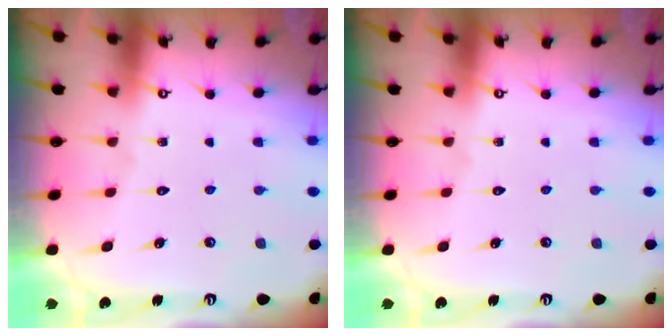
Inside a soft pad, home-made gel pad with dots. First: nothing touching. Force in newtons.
{"total": 0.0}